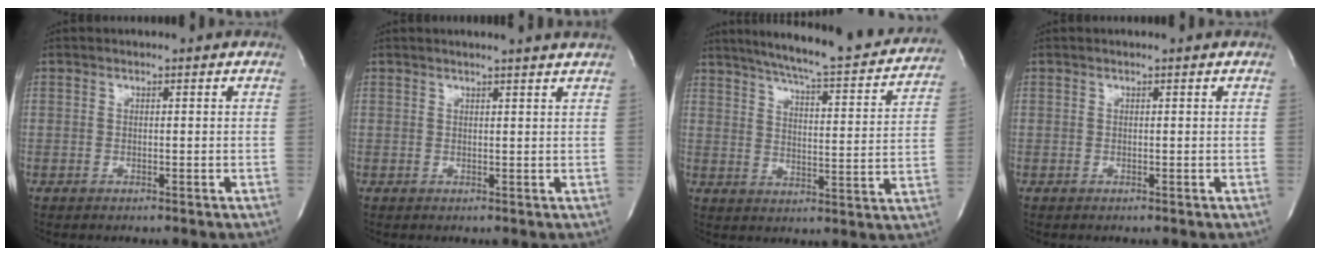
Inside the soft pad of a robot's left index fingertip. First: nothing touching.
{"total": 4.0, "force": [3.6, -0.8, 1.6], "torque": [-0.023, 0.000, 0.032]}
{"total": 22.9, "force": [20.5, 2.4, 9.8], "torque": [-0.151, -0.038, 0.258]}
{"total": 0.0}